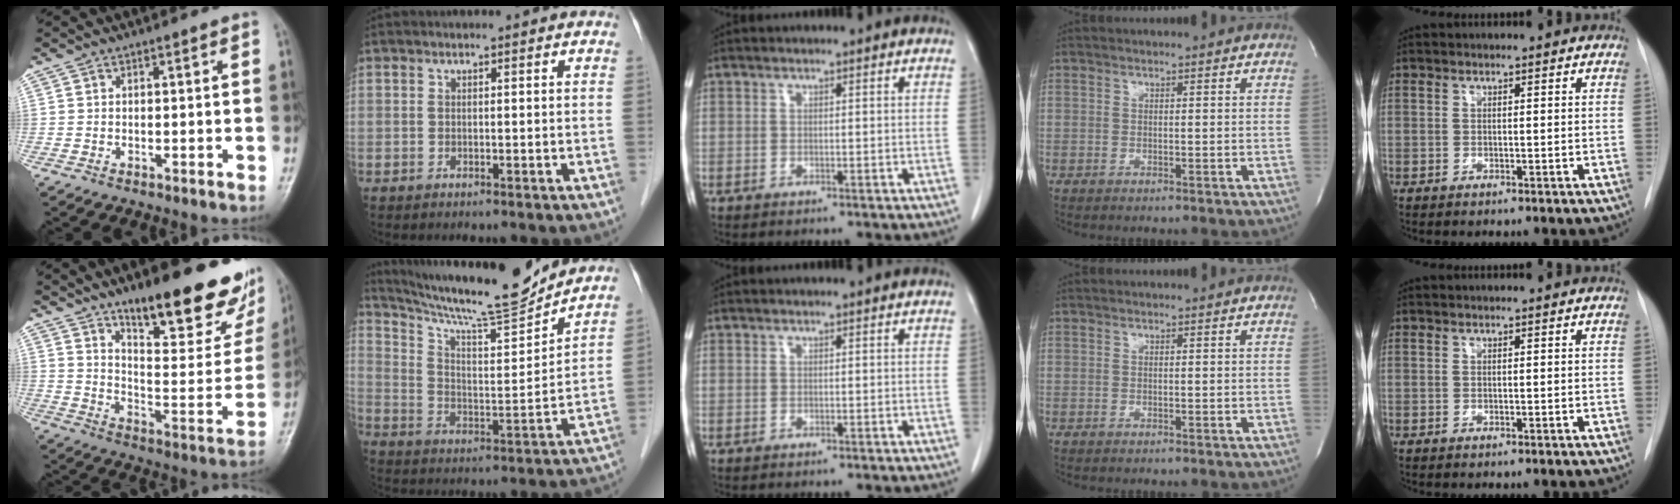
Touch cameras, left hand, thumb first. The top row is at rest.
{"thumb": {"total": 25.5, "force": [16.5, 8.1, 17.7], "torque": [-0.196, -0.083, 0.244]}, "index": {"total": 16.7, "force": [15.6, 0.0, 5.8], "torque": [-0.110, -0.021, 0.253]}}